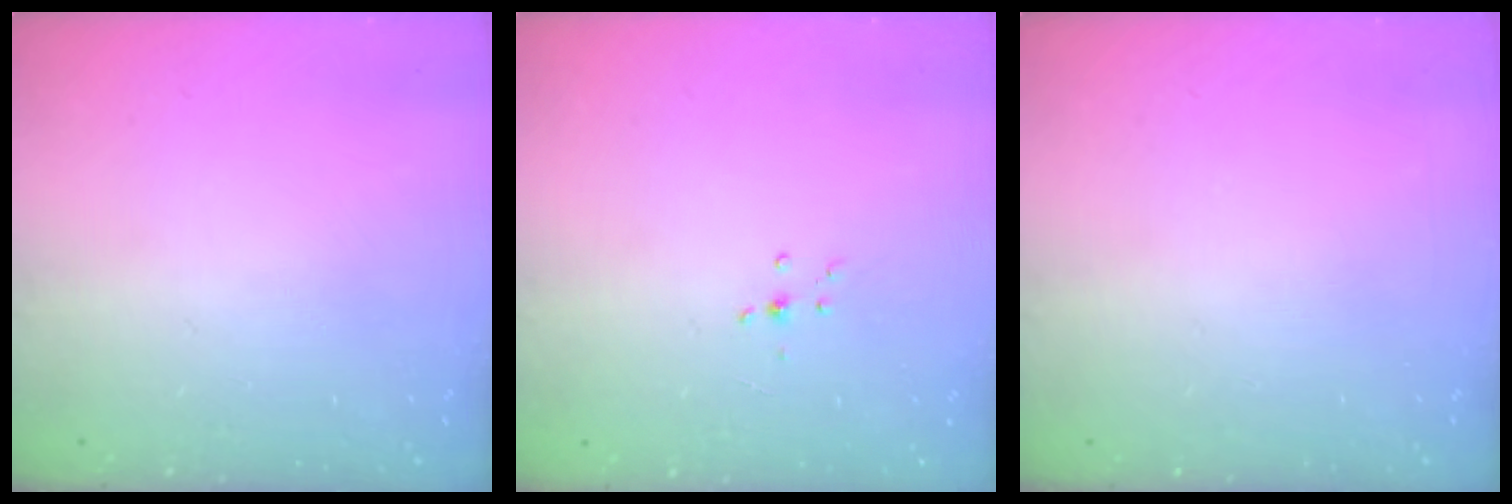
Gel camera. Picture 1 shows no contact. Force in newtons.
{"total": 4.8, "press": 4.7, "slide": 0.7}
{"total": 0.0}